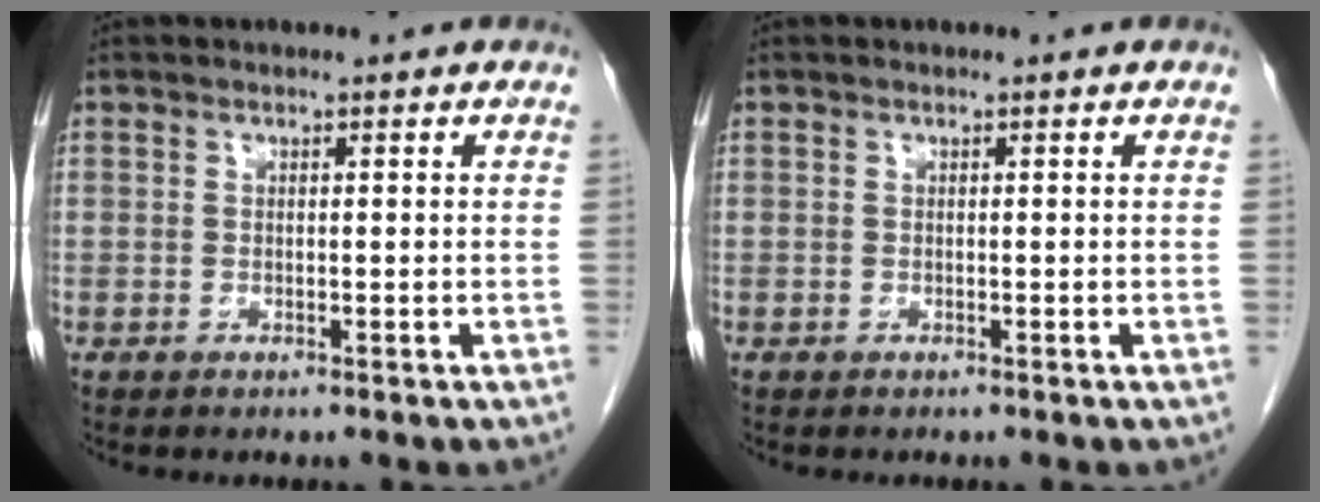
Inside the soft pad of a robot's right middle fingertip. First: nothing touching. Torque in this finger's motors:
{"motor_torque": [0.22, -0.02, -0.04, -0.01]}